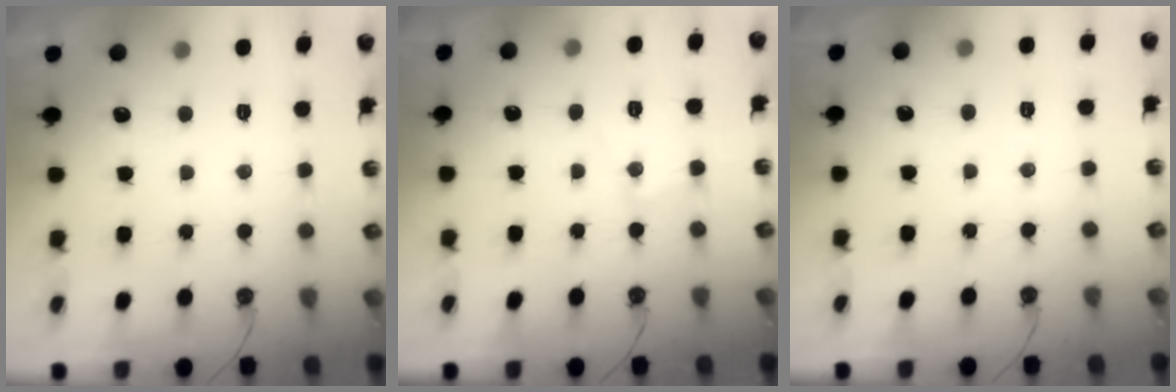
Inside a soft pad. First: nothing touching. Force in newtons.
{"total": 6.4, "press": 6.4, "slide": 0.5}
{"total": 5.1, "press": 5.0, "slide": 0.6}